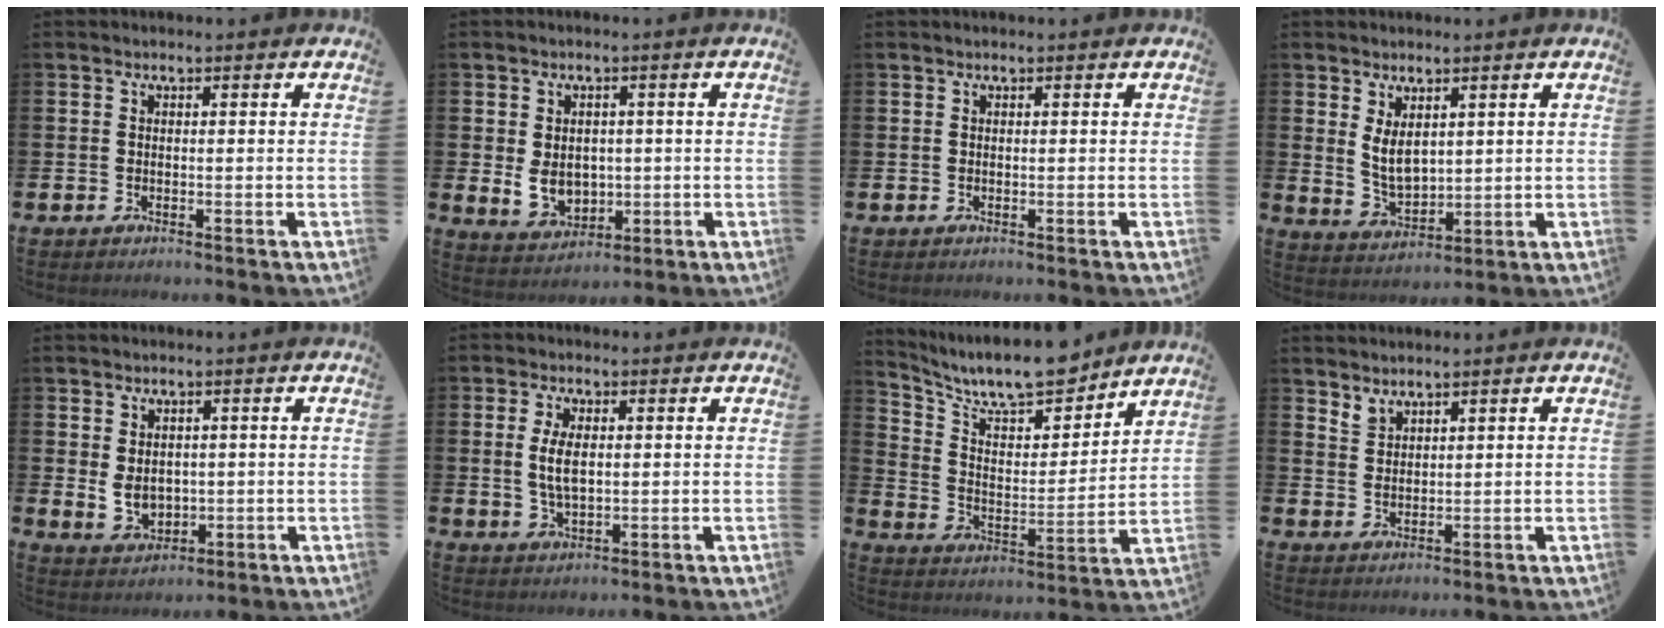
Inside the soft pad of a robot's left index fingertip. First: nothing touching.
{"total": 4.5, "force": [0.0, 3.7, 2.6], "torque": [-0.041, 0.005, -0.003]}
{"total": 0.0}
{"total": 4.5, "force": [2.6, 2.2, 2.9], "torque": [-0.045, -0.017, 0.045]}
{"total": 3.3, "force": [0.6, 2.5, 2.1], "torque": [-0.030, 0.001, 0.007]}
{"total": 4.6, "force": [0.9, 2.1, 3.9], "torque": [-0.064, 0.000, 0.011]}
{"total": 10.7, "force": [9.8, 2.4, 3.7], "torque": [-0.093, -0.070, 0.172]}
{"total": 2.5, "force": [2.5, 0.5, -0.1], "torque": [0.007, -0.015, 0.044]}